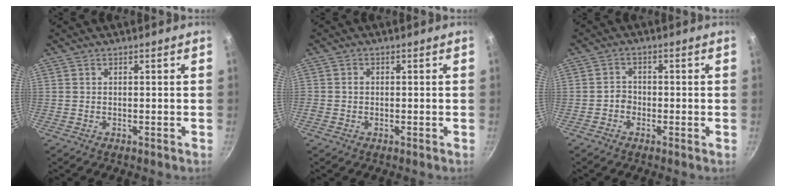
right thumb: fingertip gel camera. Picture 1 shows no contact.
{"total": 1.1, "force": [-0.1, 1.0, 0.4], "torque": [-0.006, 0.004, -0.003]}
{"total": 1.9, "force": [-1.0, 1.5, 0.7], "torque": [-0.003, 0.013, -0.021]}